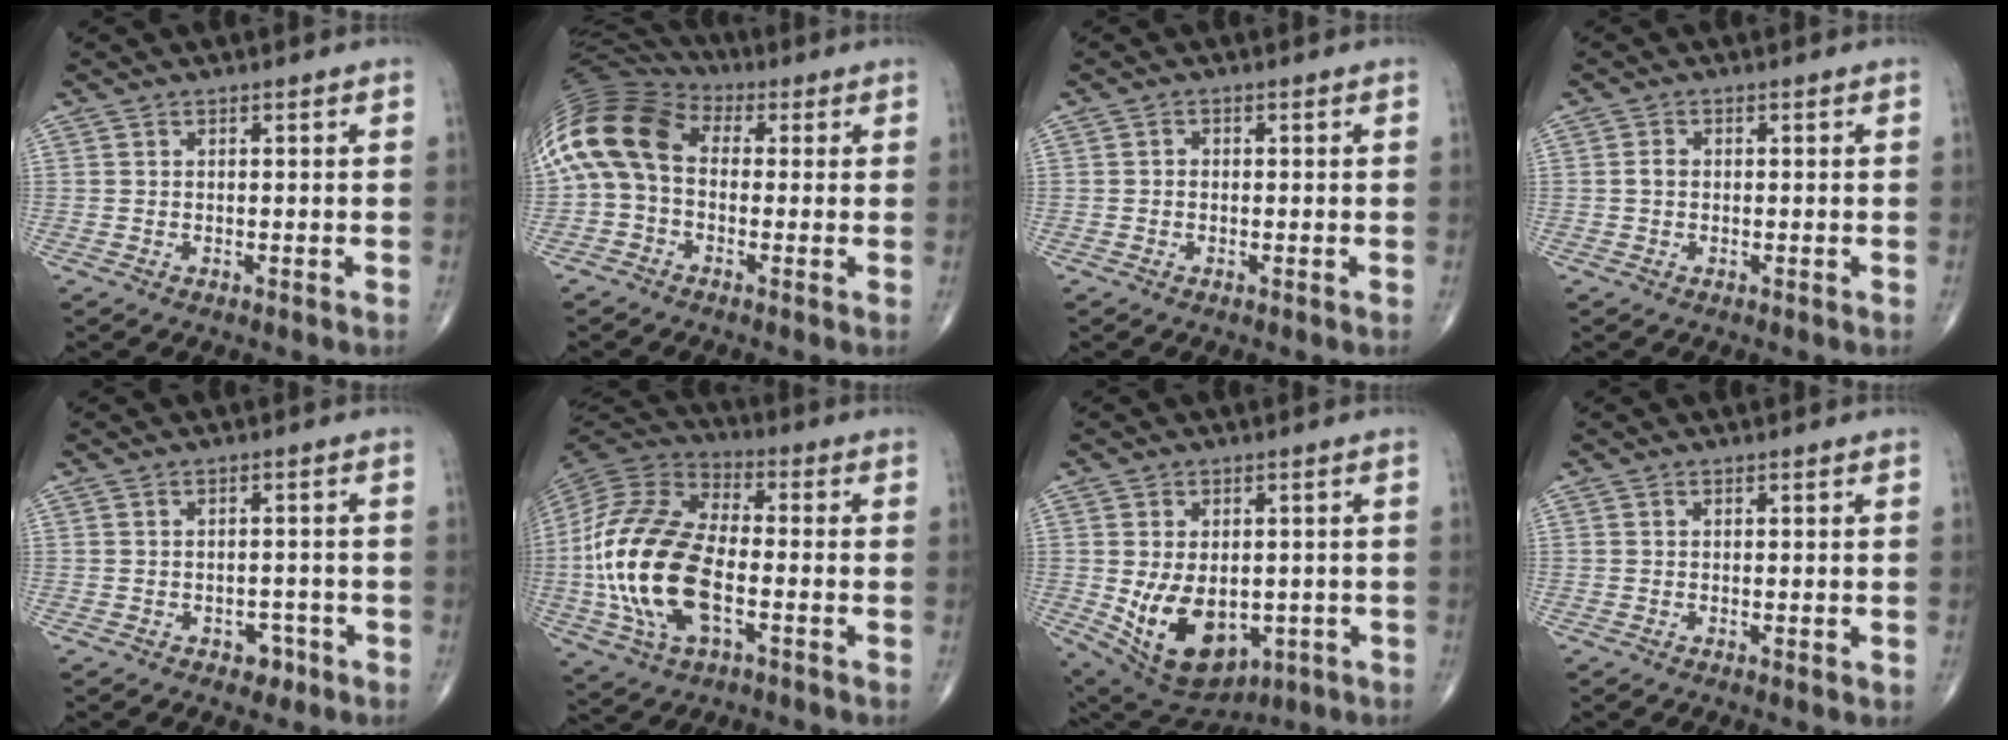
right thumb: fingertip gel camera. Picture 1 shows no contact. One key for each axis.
{"total": 14.2, "fx": 0.7, "fy": 9.8, "fz": 10.2, "tx": -0.207, "ty": 0.040, "tz": 0.000}
{"total": 0.7, "fx": -0.1, "fy": 0.7, "fz": 0.3, "tx": 0.002, "ty": 0.002, "tz": -0.006}
{"total": 1.4, "fx": -0.1, "fy": 1.0, "fz": 0.9, "tx": -0.013, "ty": 0.004, "tz": -0.003}
{"total": 3.5, "fx": -1.9, "fy": 2.5, "fz": 1.7, "tx": -0.002, "ty": 0.014, "tz": -0.022}
{"total": 22.1, "fx": -3.8, "fy": 11.5, "fz": 18.4, "tx": -0.388, "ty": 0.015, "tz": -0.072}
{"total": 14.4, "fx": -2.6, "fy": 9.3, "fz": 10.6, "tx": -0.161, "ty": -0.007, "tz": -0.011}
{"total": 0.9, "fx": 0.0, "fy": 0.3, "fz": 0.9, "tx": -0.017, "ty": -0.005, "tz": -0.001}